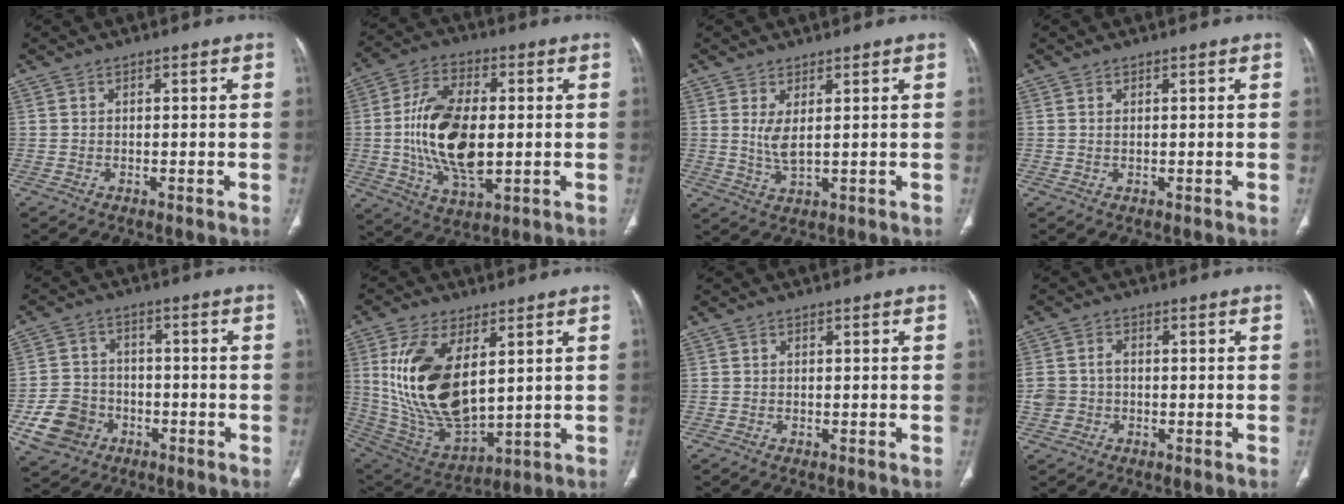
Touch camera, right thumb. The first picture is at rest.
{"total": 17.2, "force": [-0.3, 8.9, 14.8], "torque": [-0.276, -0.002, -0.003]}
{"total": 4.0, "force": [1.1, 1.3, 3.6], "torque": [-0.075, -0.017, 0.030]}
{"total": 0.6, "force": [0.3, 0.3, 0.5], "torque": [-0.010, 0.000, 0.005]}
{"total": 9.6, "force": [-3.8, 8.0, 3.7], "torque": [-0.054, 0.023, -0.063]}
{"total": 20.1, "force": [4.9, 10.3, 16.5], "torque": [-0.311, -0.028, 0.110]}
{"total": 0.0}
{"total": 4.7, "force": [-0.5, 3.9, 2.5], "torque": [-0.045, 0.017, -0.007]}